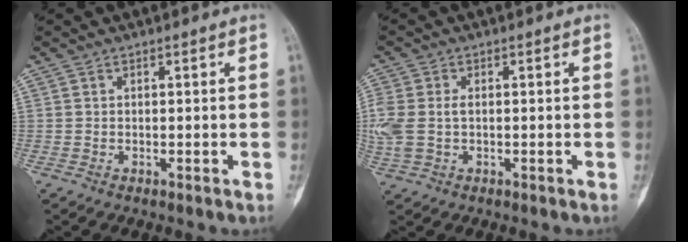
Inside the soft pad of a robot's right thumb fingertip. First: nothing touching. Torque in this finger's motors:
{"motor_torque": [0.14, 0.16, 0.78, 0.09, 0.09]}